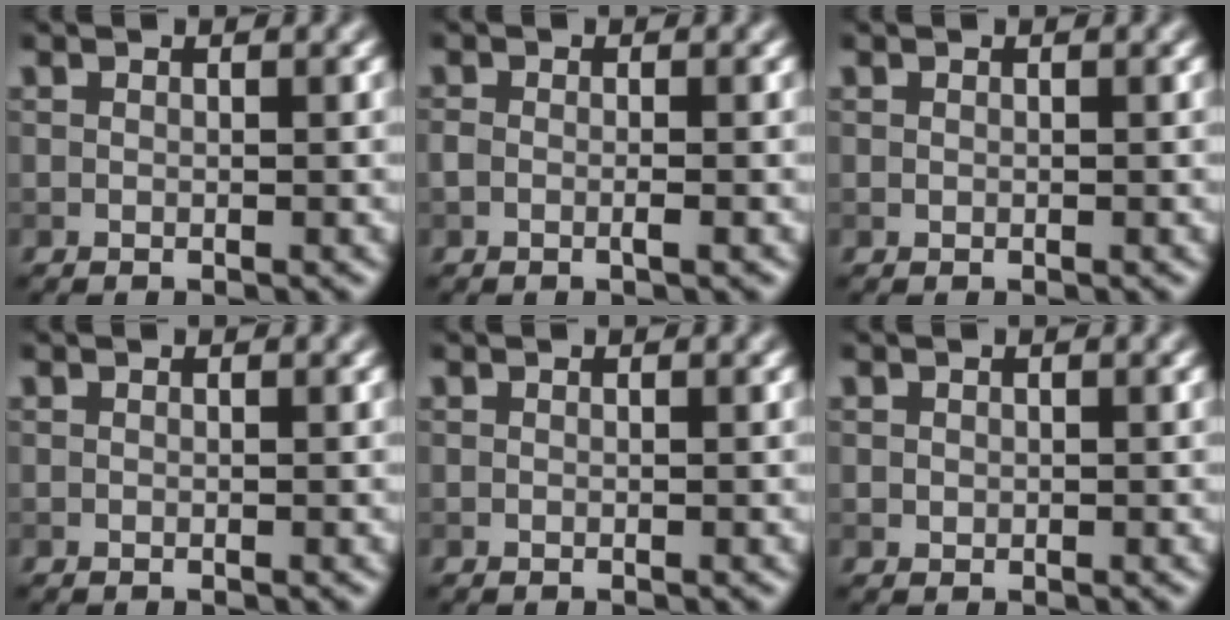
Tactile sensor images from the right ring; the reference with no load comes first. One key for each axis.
{"total": 1.0, "fx": -0.4, "fy": 0.3, "fz": 0.9, "tx": -0.019, "ty": -0.002, "tz": -0.009}
{"total": 0.0}
{"total": 0.0}
{"total": 0.0}
{"total": 0.5, "fx": 0.1, "fy": 0.5, "fz": 0.1, "tx": 0.003, "ty": -0.003, "tz": 0.003}